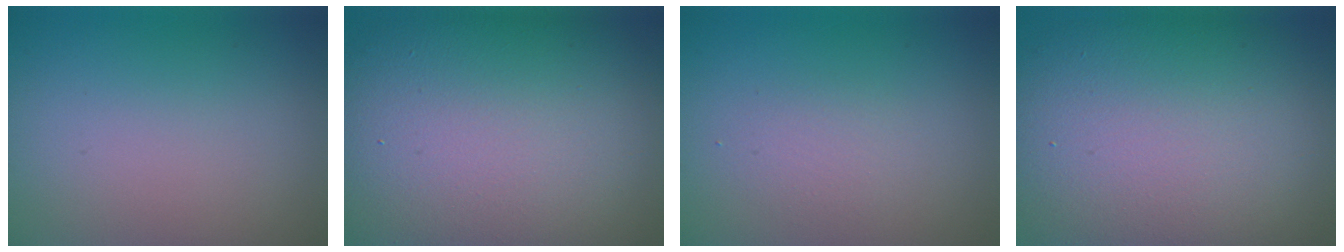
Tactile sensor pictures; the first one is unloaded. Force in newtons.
{"total": 17.0, "press": 17.0, "slide": 1.0}
{"total": 1.4, "press": 1.4, "slide": 0.1}
{"total": 14.2, "press": 14.2, "slide": 0.1}